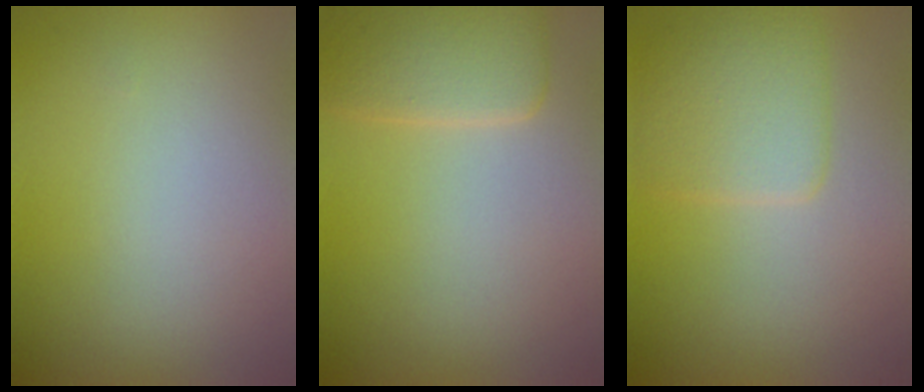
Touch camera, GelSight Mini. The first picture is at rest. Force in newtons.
{"total": 3.5, "press": 3.5, "slide": 0.3}
{"total": 3.9, "press": 3.9, "slide": 0.2}